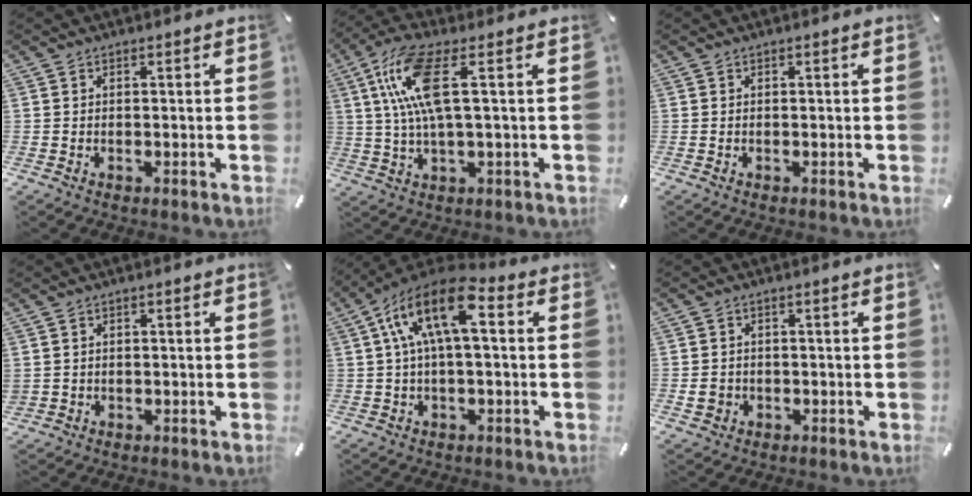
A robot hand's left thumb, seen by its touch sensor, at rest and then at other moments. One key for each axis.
{"total": 12.1, "fx": 2.5, "fy": 3.5, "fz": 11.3, "tx": -0.238, "ty": -0.008, "tz": 0.042}
{"total": 0.0}
{"total": 1.1, "fx": 0.4, "fy": 1.0, "fz": 0.2, "tx": -0.007, "ty": 0.002, "tz": 0.007}
{"total": 15.3, "fx": 3.6, "fy": 6.6, "fz": 13.3, "tx": -0.260, "ty": -0.004, "tz": 0.063}
{"total": 2.6, "fx": -0.5, "fy": 2.4, "fz": 0.8, "tx": -0.014, "ty": 0.003, "tz": -0.009}